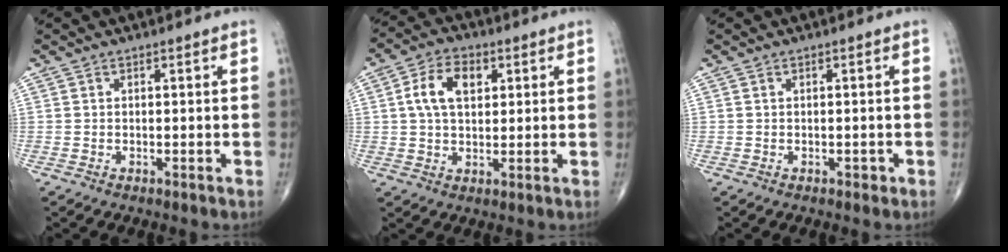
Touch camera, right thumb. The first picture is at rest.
{"total": 8.5, "force": [2.2, 5.3, 6.3], "torque": [-0.104, 0.007, 0.037]}
{"total": 0.7, "force": [-0.2, 0.4, 0.4], "torque": [-0.002, 0.001, -0.004]}